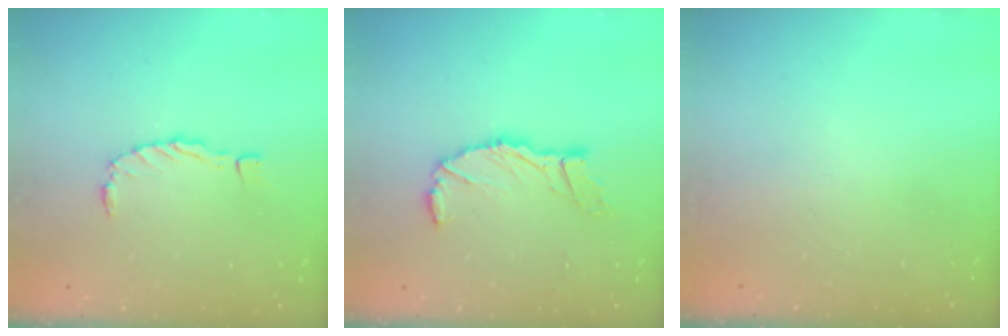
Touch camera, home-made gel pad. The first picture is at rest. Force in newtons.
{"total": 11.3, "press": 11.2, "slide": 1.4}
{"total": 0.0}